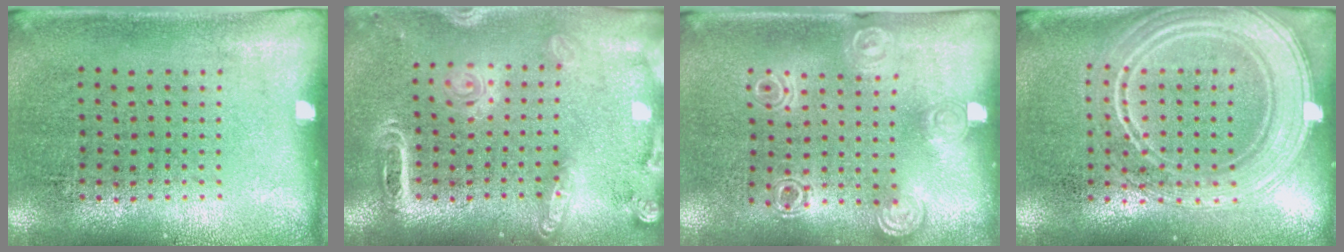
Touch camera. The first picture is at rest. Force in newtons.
{"total": 2.0, "press": 1.8, "slide": 0.8}
{"total": 1.3, "press": 1.2, "slide": 0.3}
{"total": 3.8, "press": 3.8, "slide": 0.6}